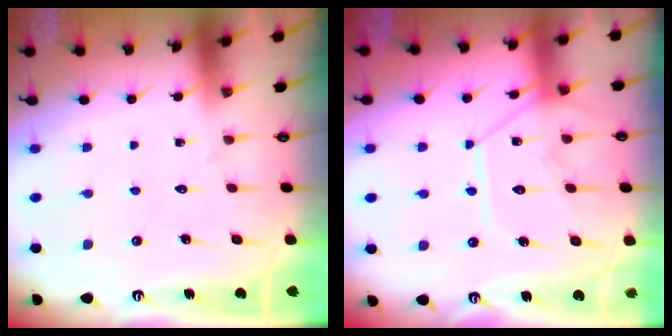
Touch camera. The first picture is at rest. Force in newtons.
{"total": 13.8, "press": 13.8, "slide": 1.5}